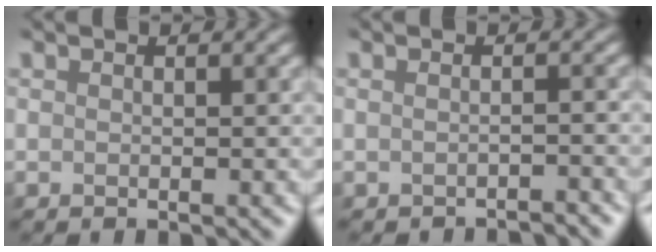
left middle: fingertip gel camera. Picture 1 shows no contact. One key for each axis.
{"total": 2.1, "fx": -2.1, "fy": 0.0, "fz": 0.3, "tx": 0.002, "ty": 0.002, "tz": -0.030}